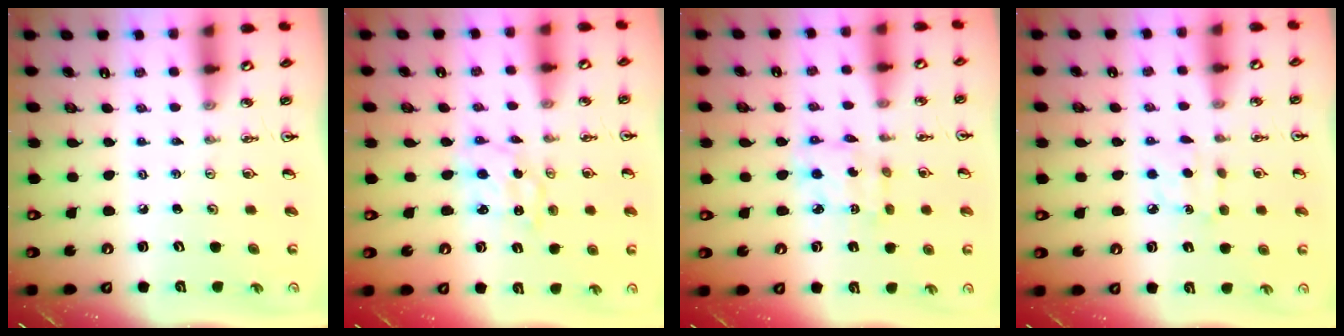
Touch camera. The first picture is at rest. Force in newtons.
{"total": 1.4, "press": 1.4, "slide": 0.0}
{"total": 3.9, "press": 3.9, "slide": 0.2}
{"total": 7.6, "press": 7.6, "slide": 0.6}